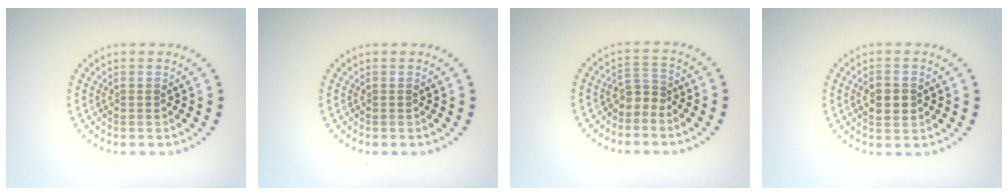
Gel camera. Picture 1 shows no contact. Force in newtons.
{"total": 0.0}
{"total": 1.8, "press": 1.1, "slide": 1.4}
{"total": 2.6, "press": 2.6, "slide": 0.1}